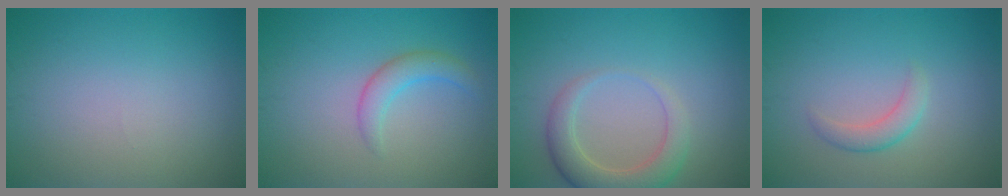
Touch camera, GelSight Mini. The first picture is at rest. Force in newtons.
{"total": 2.4, "press": 2.4, "slide": 0.0}
{"total": 4.1, "press": 4.0, "slide": 0.5}
{"total": 1.9, "press": 1.9, "slide": 0.1}